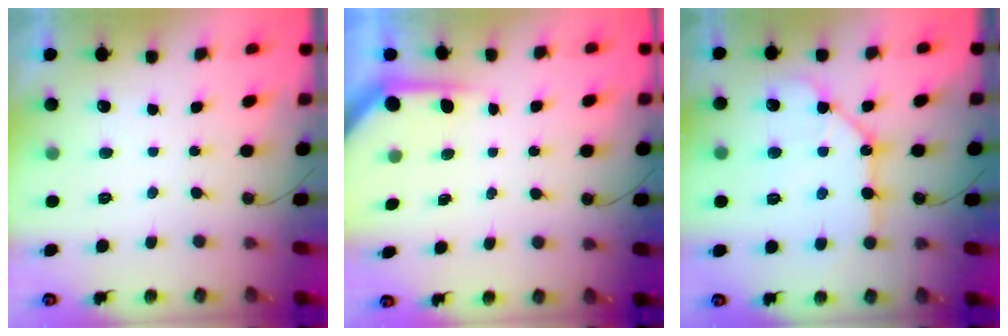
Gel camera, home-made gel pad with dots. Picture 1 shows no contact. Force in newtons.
{"total": 3.9, "press": 3.9, "slide": 0.3}
{"total": 11.5, "press": 11.4, "slide": 1.1}